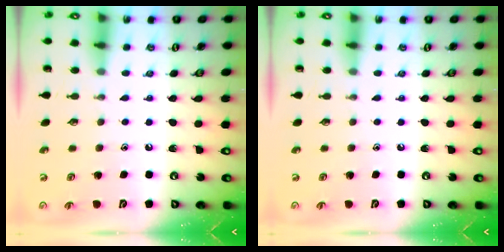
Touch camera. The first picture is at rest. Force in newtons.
{"total": 0.0}